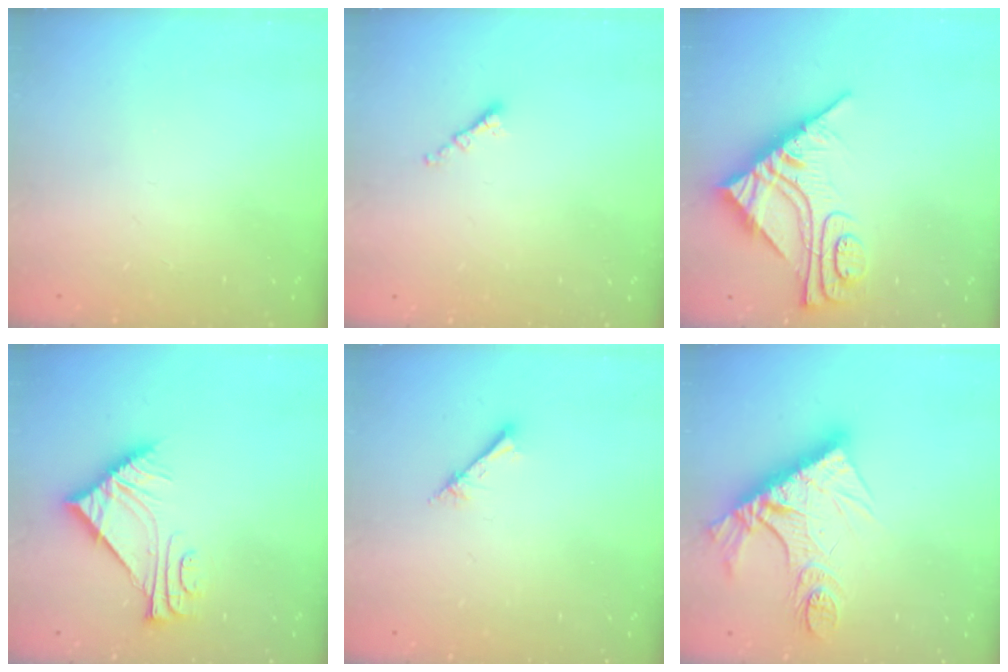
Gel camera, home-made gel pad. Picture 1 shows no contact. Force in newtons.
{"total": 1.4, "press": 1.3, "slide": 0.5}
{"total": 10.6, "press": 10.5, "slide": 1.0}
{"total": 7.7, "press": 7.7, "slide": 0.1}
{"total": 2.4, "press": 2.4, "slide": 0.3}
{"total": 15.0, "press": 14.9, "slide": 1.4}